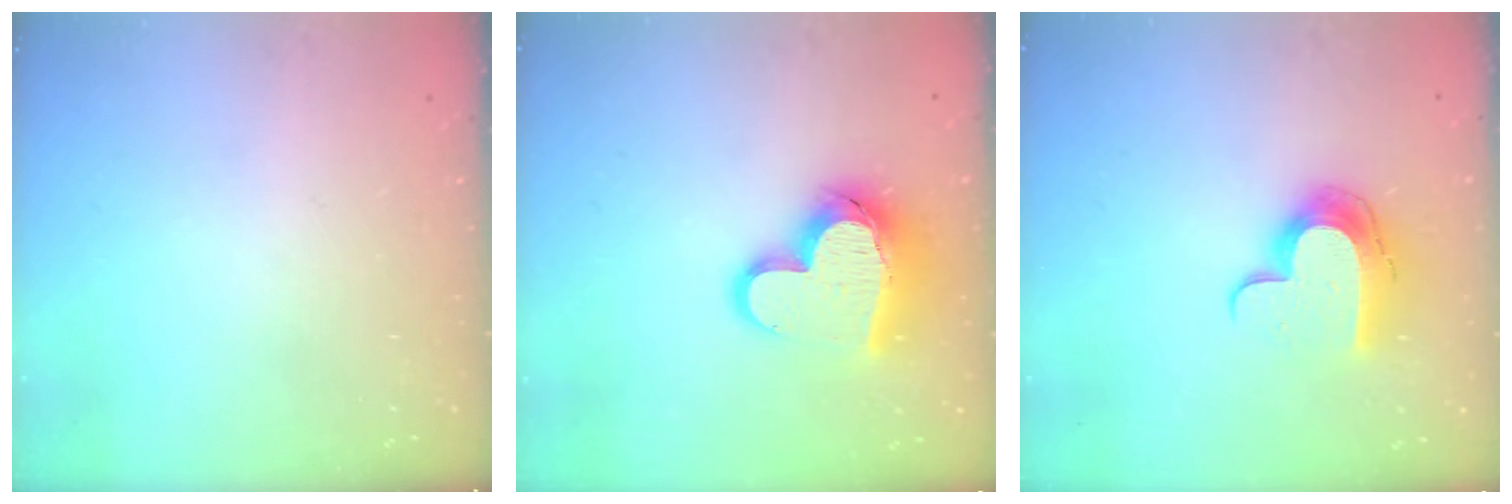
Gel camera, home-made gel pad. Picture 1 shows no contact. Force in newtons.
{"total": 16.3, "press": 16.2, "slide": 1.8}
{"total": 12.0, "press": 12.0, "slide": 1.0}